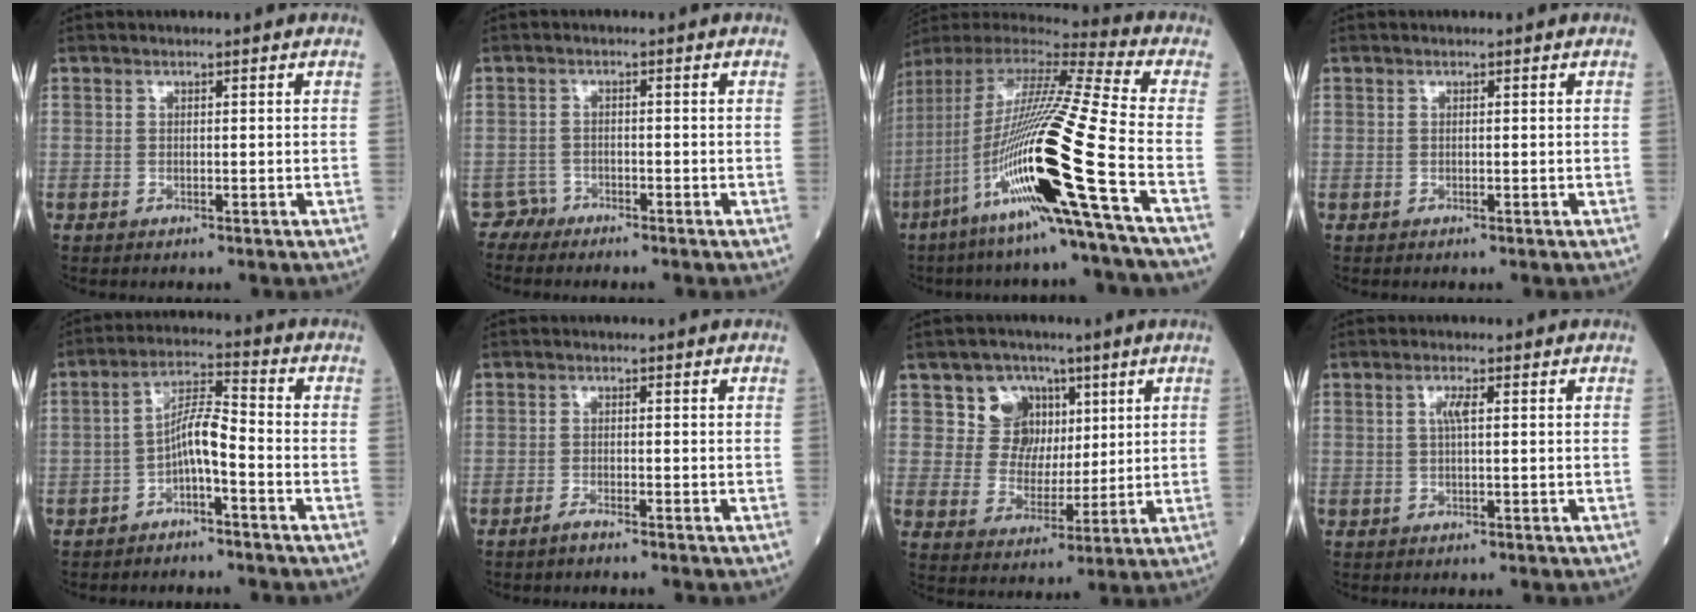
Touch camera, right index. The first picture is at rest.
{"total": 1.7, "force": [-1.4, 0.2, -0.9], "torque": [0.026, -0.003, -0.027]}
{"total": 25.6, "force": [-9.4, -1.0, 23.8], "torque": [-0.457, -0.038, -0.180]}
{"total": 0.0}
{"total": 5.7, "force": [-2.3, 1.0, 5.2], "torque": [-0.099, 0.019, -0.041]}
{"total": 1.4, "force": [-1.2, -0.1, 0.6], "torque": [-0.020, -0.002, -0.022]}
{"total": 7.9, "force": [3.7, 6.8, 1.5], "torque": [-0.022, 0.023, 0.068]}
{"total": 1.7, "force": [0.4, 0.2, 1.6], "torque": [-0.035, 0.003, 0.006]}